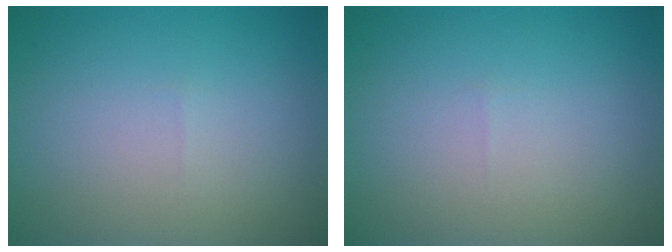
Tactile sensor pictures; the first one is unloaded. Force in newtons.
{"total": 0.0}